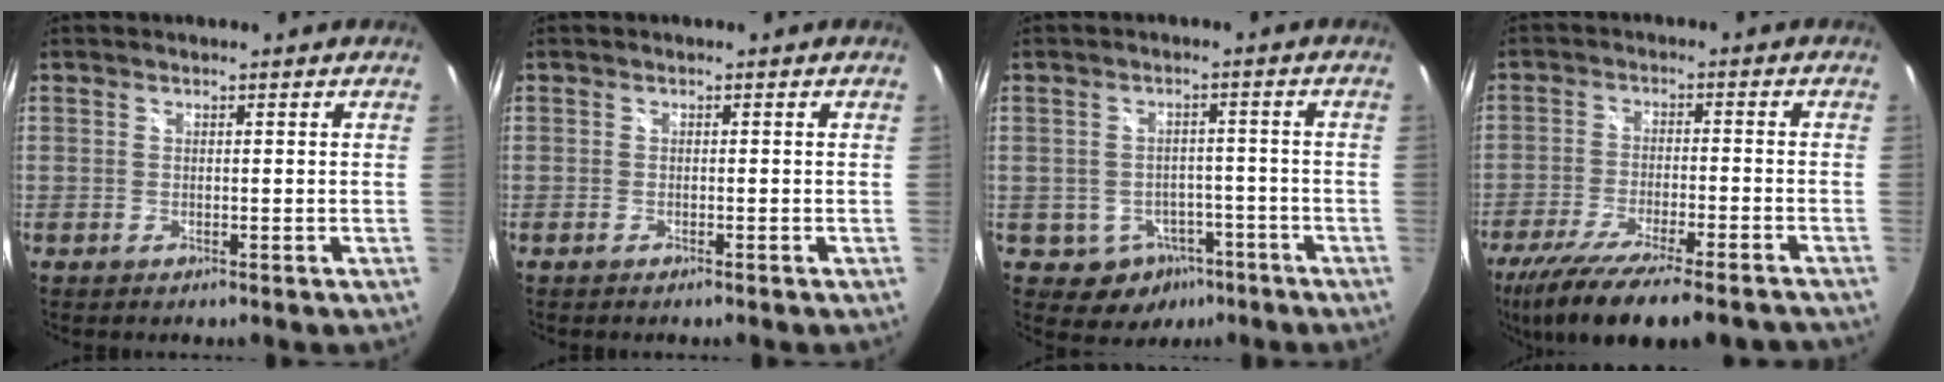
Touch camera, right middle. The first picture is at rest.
{"total": 0.6, "force": [-0.5, 0.0, 0.3], "torque": [-0.005, 0.001, -0.010]}
{"total": 6.6, "force": [-3.6, 5.4, 1.3], "torque": [-0.030, 0.020, -0.032]}
{"total": 18.8, "force": [-15.3, 2.9, 10.6], "torque": [-0.207, -0.052, -0.243]}